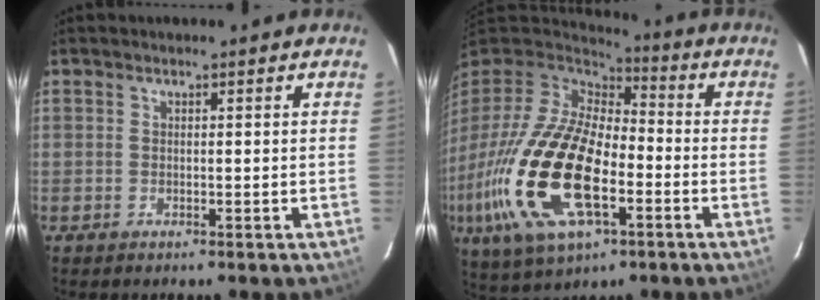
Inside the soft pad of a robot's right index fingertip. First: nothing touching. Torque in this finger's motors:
{"motor_torque": [2.14, 0.00, 1.05, 0.21]}